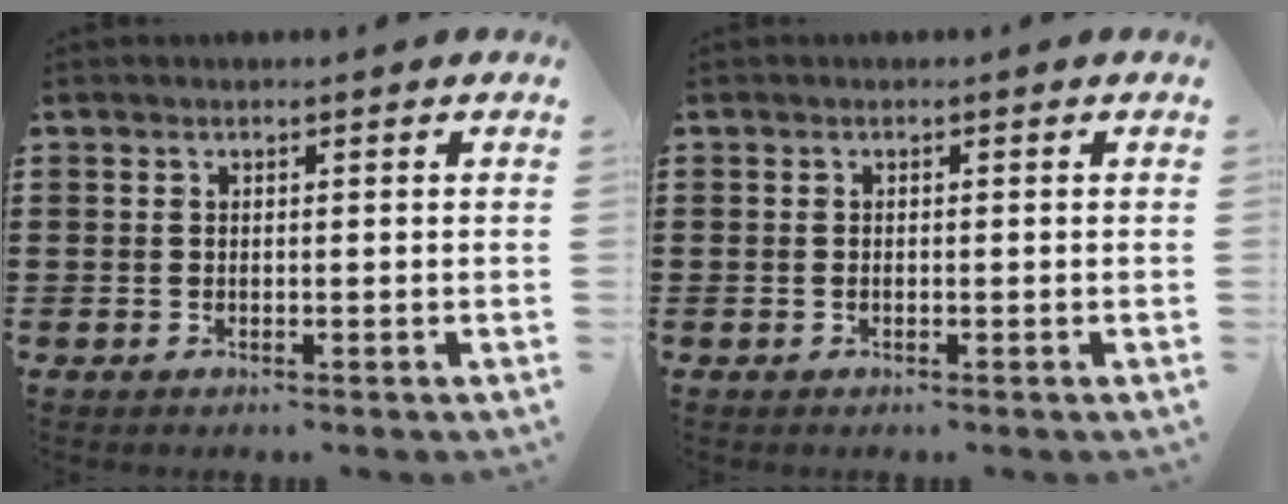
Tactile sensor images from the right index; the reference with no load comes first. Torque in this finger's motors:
{"motor_torque": [-0.80, 1.06, -0.03, -0.01]}